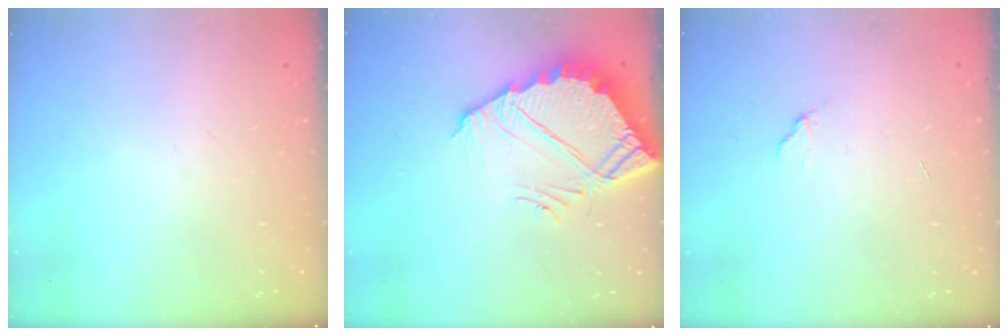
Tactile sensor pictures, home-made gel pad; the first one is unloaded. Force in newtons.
{"total": 6.7, "press": 6.7, "slide": 0.3}
{"total": 5.5, "press": 5.4, "slide": 0.4}